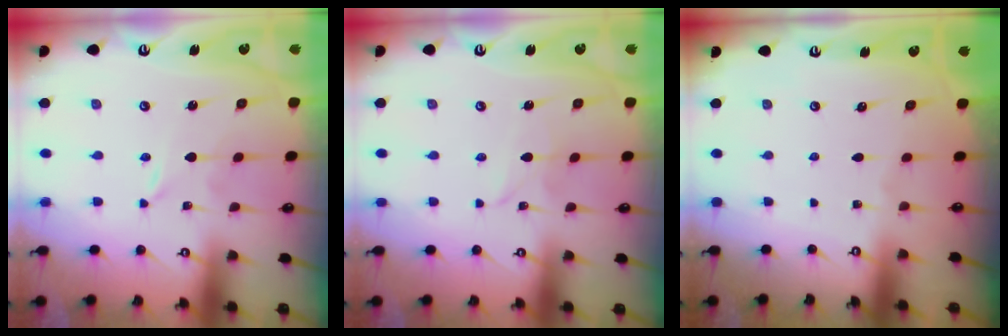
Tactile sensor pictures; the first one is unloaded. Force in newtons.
{"total": 2.7, "press": 2.7, "slide": 0.3}
{"total": 0.0}